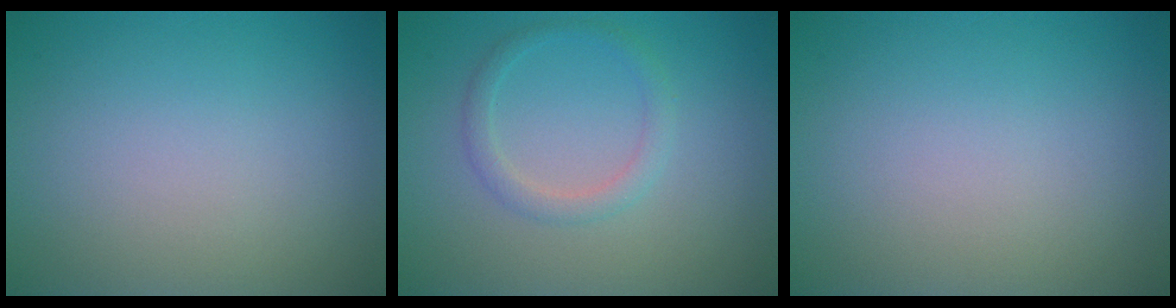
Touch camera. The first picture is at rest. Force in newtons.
{"total": 1.7, "press": 1.7, "slide": 0.0}
{"total": 0.0}